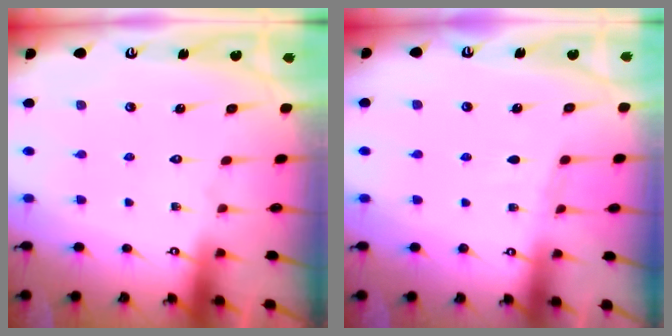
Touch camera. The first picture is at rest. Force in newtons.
{"total": 2.7, "press": 2.6, "slide": 0.4}